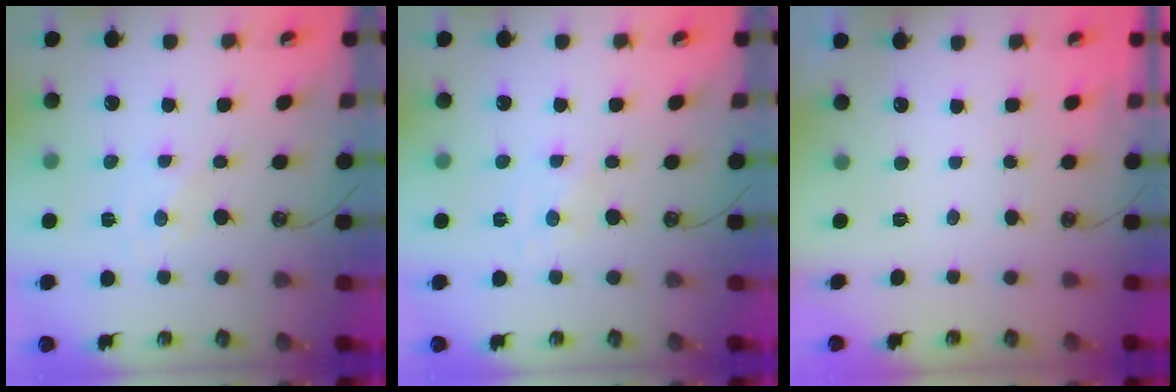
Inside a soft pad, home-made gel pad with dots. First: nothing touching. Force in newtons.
{"total": 0.0}
{"total": 0.0}